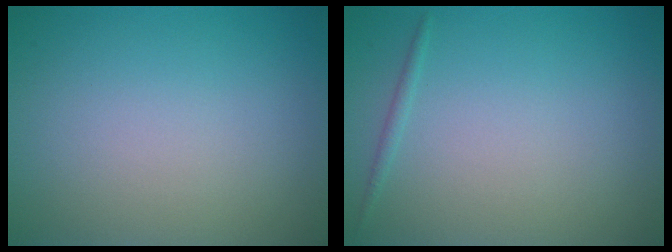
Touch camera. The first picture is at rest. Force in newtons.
{"total": 0.6, "press": 0.6, "slide": 0.1}